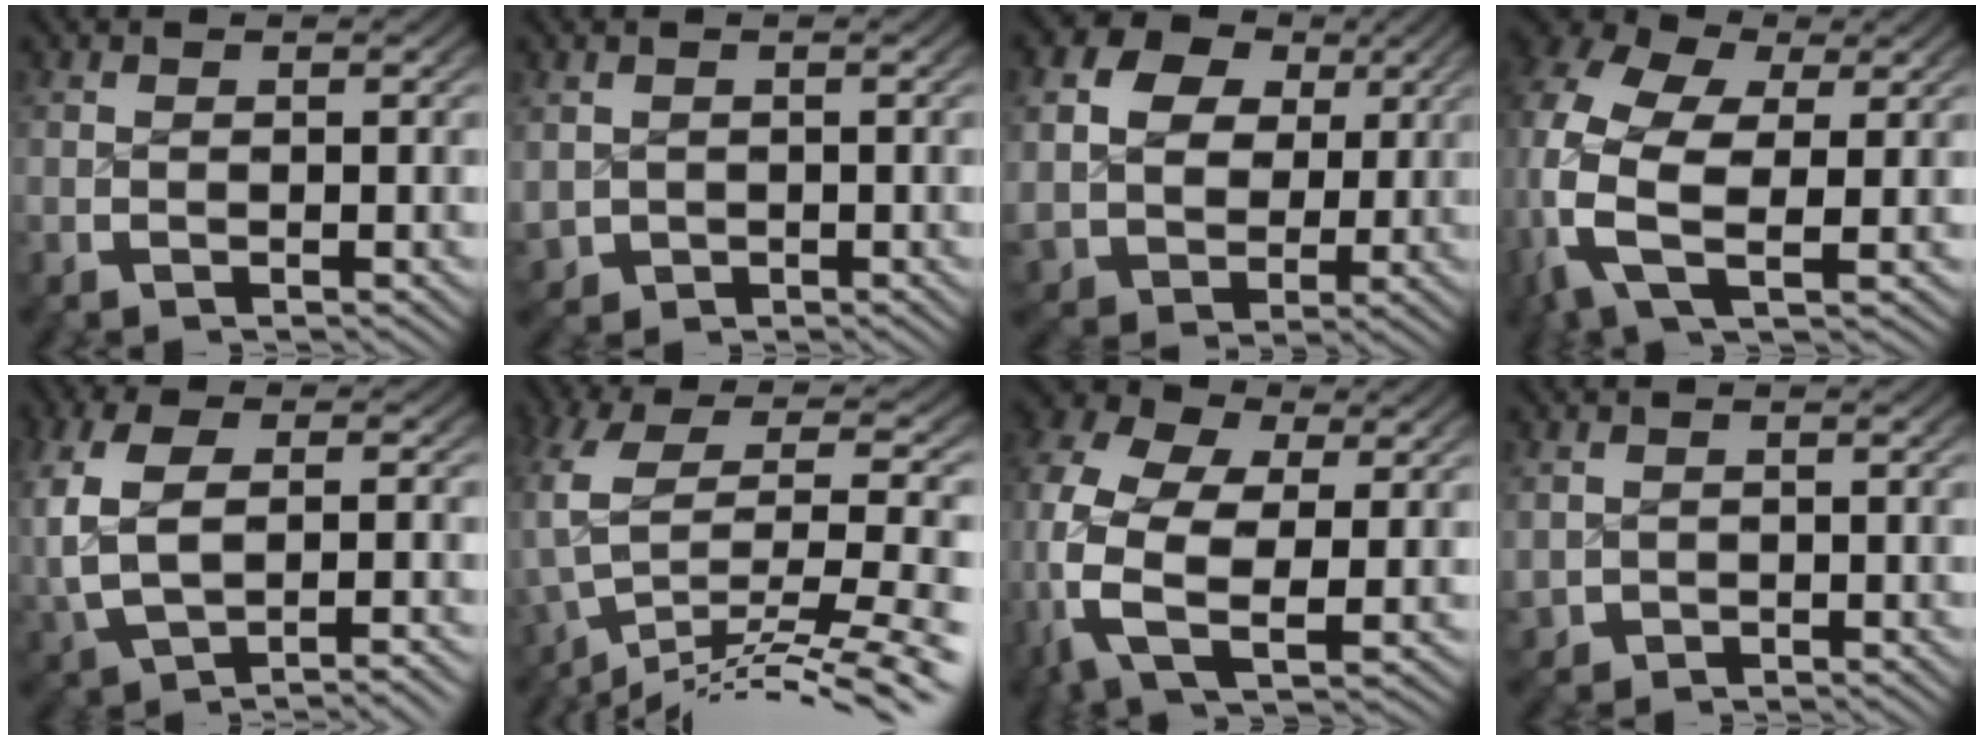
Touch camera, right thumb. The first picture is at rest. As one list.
[{"total": 2.4, "force": [-0.3, 2.3, 0.6], "torque": [-0.024, -0.020, 0.008]}, {"total": 11.1, "force": [2.2, 9.3, 5.6], "torque": [-0.141, -0.034, 0.049]}, {"total": 11.5, "force": [1.1, 7.7, 8.4], "torque": [-0.202, -0.035, 0.017]}, {"total": 6.5, "force": [-0.5, 3.8, 5.2], "torque": [-0.138, -0.007, 0.004]}, {"total": 11.2, "force": [-5.5, 5.0, 8.4], "torque": [-0.179, -0.034, -0.057]}, {"total": 12.1, "force": [0.0, 8.4, 8.7], "torque": [-0.213, -0.045, 0.005]}, {"total": 1.6, "force": [-0.1, 1.6, 0.3], "torque": [-0.011, -0.012, 0.009]}]